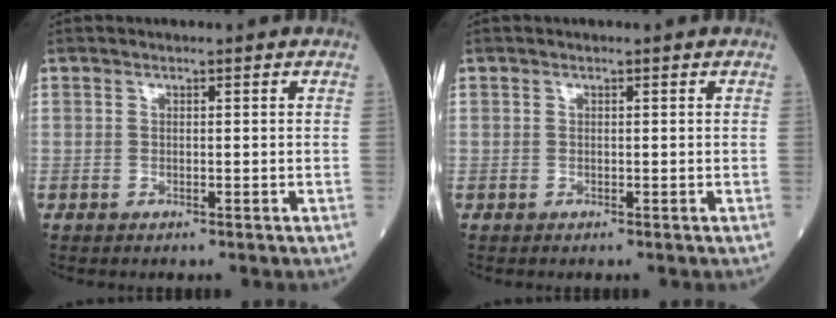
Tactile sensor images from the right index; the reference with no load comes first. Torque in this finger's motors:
{"motor_torque": [-0.10, -0.06, -0.03, 0.01]}